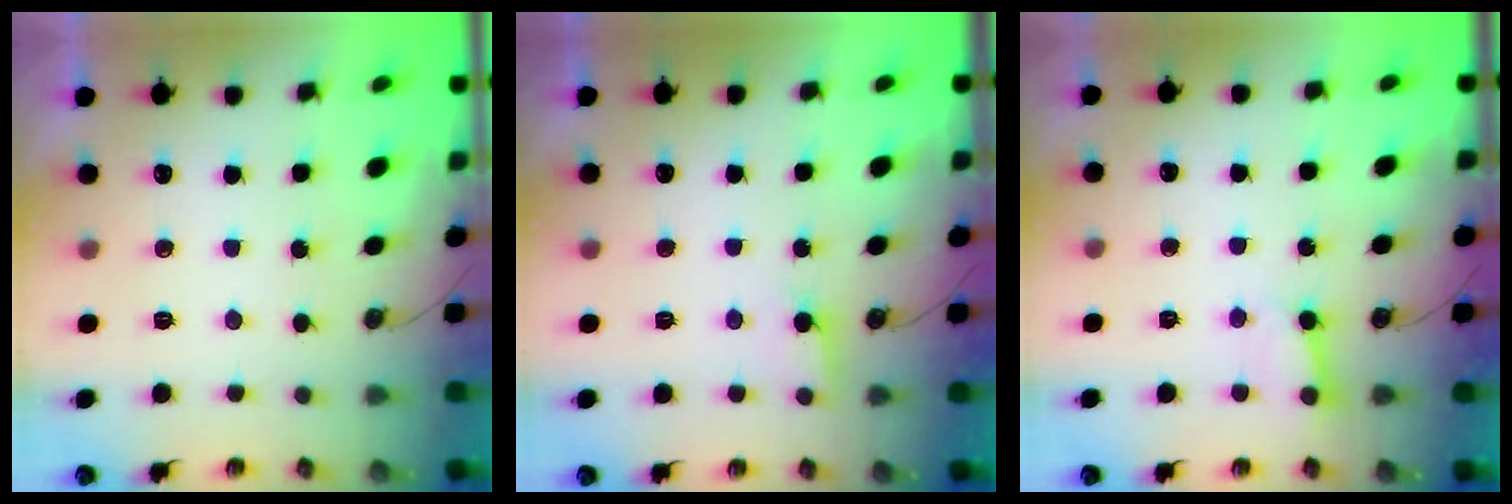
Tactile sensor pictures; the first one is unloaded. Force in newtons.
{"total": 5.3, "press": 5.3, "slide": 0.4}
{"total": 4.8, "press": 4.7, "slide": 0.8}